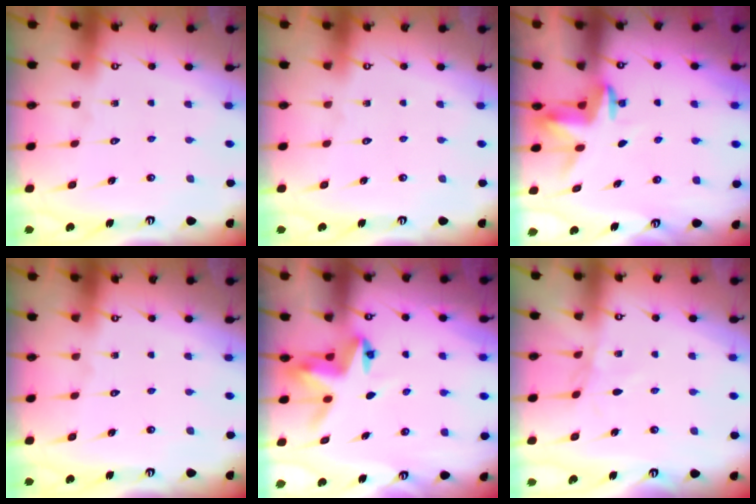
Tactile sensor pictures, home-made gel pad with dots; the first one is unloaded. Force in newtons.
{"total": 0.0}
{"total": 3.3, "press": 3.3, "slide": 0.2}
{"total": 0.0}
{"total": 4.6, "press": 4.6, "slide": 0.2}
{"total": 2.2, "press": 2.2, "slide": 0.4}